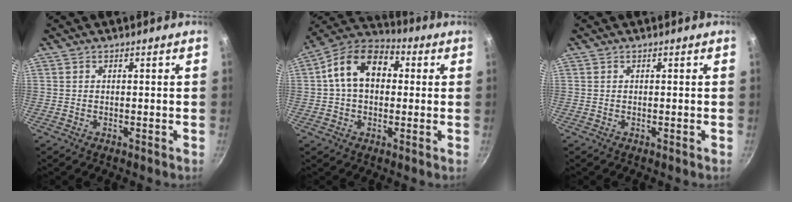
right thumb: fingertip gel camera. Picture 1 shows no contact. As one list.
[{"total": 13.0, "force": [1.9, 9.1, 9.0], "torque": [-0.119, 0.031, 0.010]}, {"total": 0.0}]